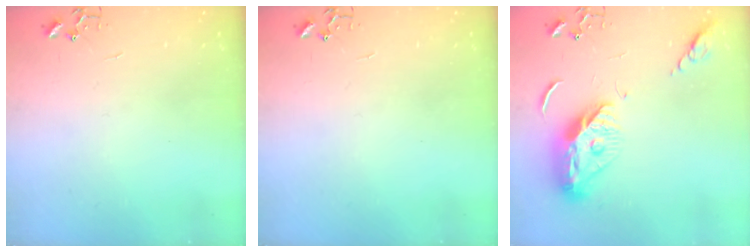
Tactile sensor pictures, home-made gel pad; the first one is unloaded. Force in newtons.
{"total": 0.0}
{"total": 13.1, "press": 13.0, "slide": 1.3}